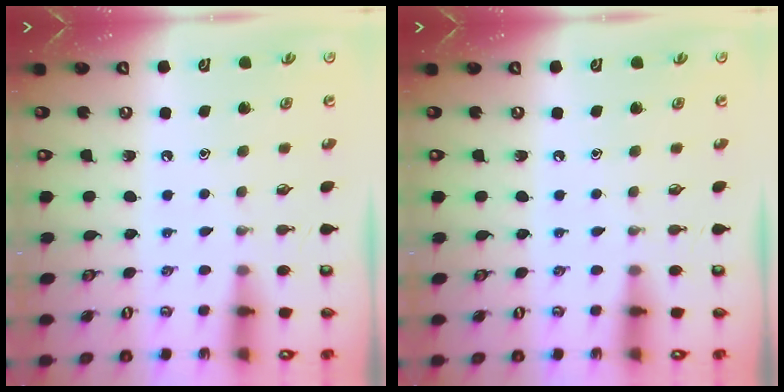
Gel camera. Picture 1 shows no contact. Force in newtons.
{"total": 0.0}